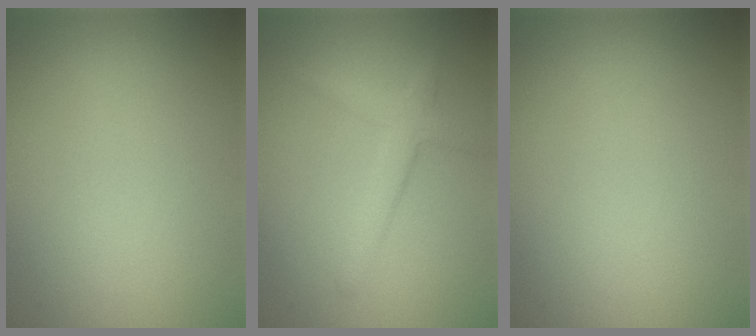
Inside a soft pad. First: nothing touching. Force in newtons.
{"total": 2.5, "press": 2.5, "slide": 0.1}
{"total": 0.0}